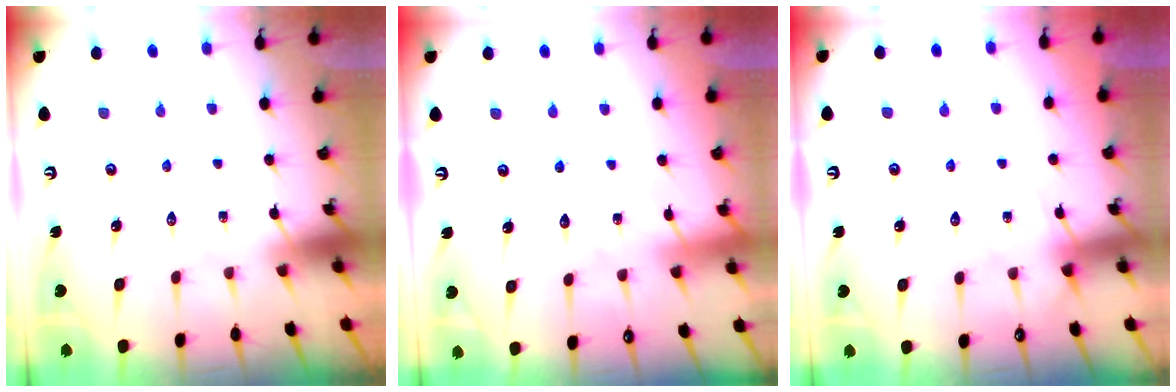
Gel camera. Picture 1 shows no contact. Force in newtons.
{"total": 4.6, "press": 4.6, "slide": 0.1}
{"total": 3.8, "press": 3.7, "slide": 0.6}